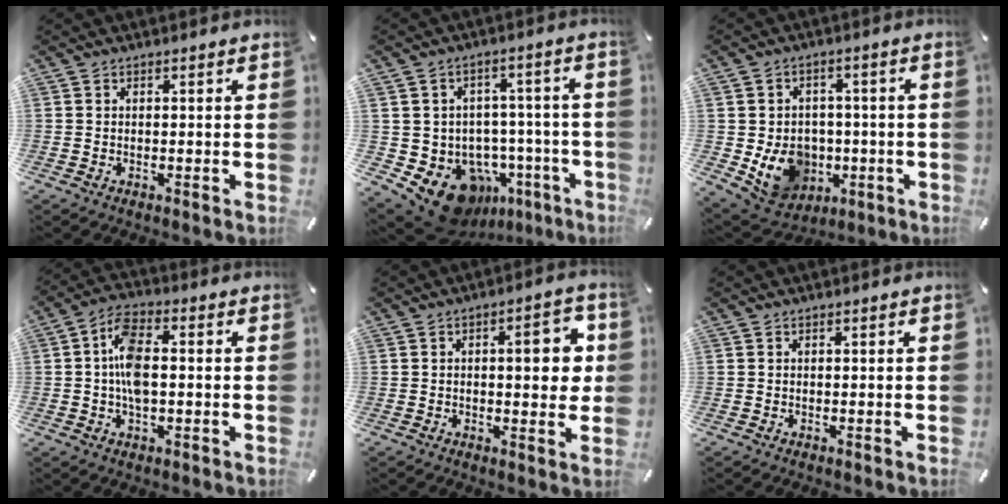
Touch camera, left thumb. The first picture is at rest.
{"total": 14.0, "force": [-7.9, 9.6, 6.5], "torque": [-0.092, 0.039, -0.120]}
{"total": 11.5, "force": [-2.3, 10.2, 4.8], "torque": [-0.096, 0.006, -0.029]}
{"total": 8.7, "force": [-0.3, 4.6, 7.4], "torque": [-0.157, 0.007, -0.007]}
{"total": 9.1, "force": [1.4, 3.8, 8.2], "torque": [-0.094, -0.008, 0.013]}
{"total": 0.0}